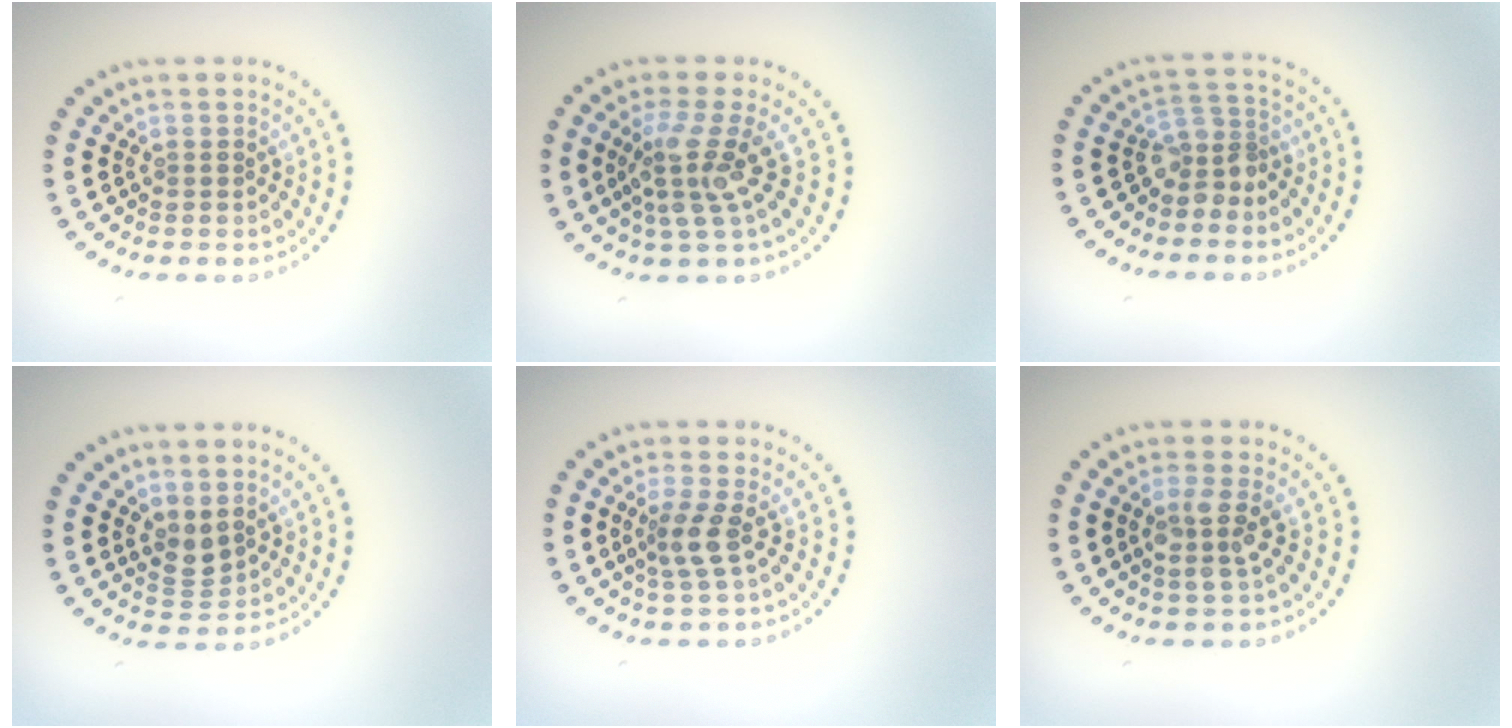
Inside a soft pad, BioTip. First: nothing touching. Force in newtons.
{"total": 3.6, "press": 2.6, "slide": 2.5}
{"total": 2.4, "press": 1.8, "slide": 1.6}
{"total": 1.8, "press": 1.5, "slide": 1.0}
{"total": 2.4, "press": 1.9, "slide": 1.6}
{"total": 2.5, "press": 2.2, "slide": 1.2}